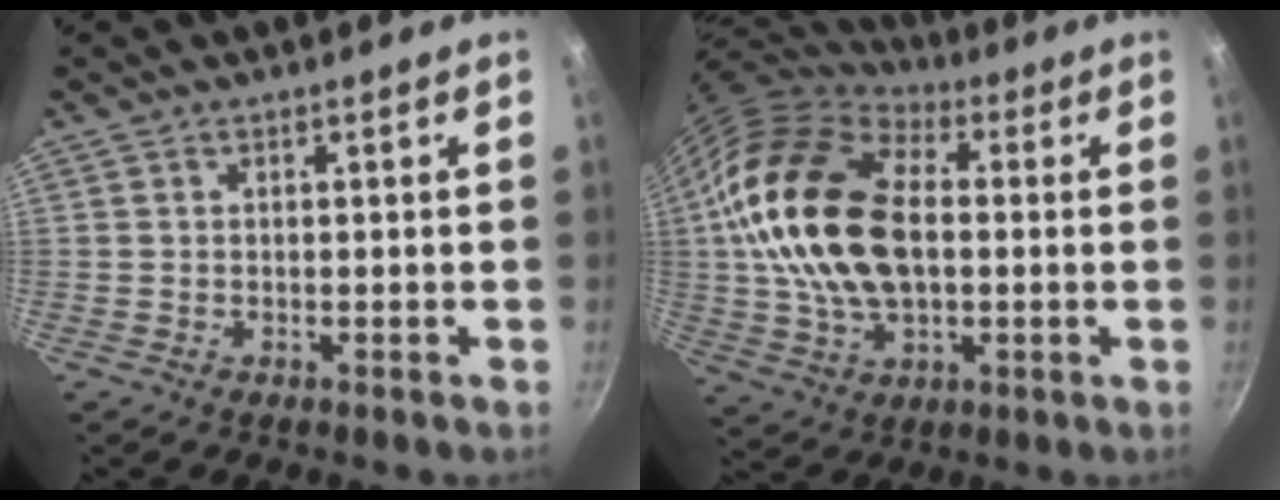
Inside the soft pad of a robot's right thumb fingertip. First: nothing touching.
{"total": 22.2, "force": [1.9, 13.7, 17.3], "torque": [-0.307, 0.015, 0.027]}